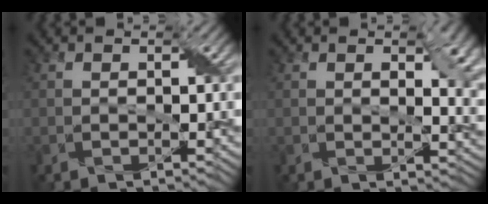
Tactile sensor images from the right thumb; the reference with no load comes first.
{"total": 7.2, "force": [2.4, 3.4, 5.8], "torque": [-0.081, -0.013, 0.048]}